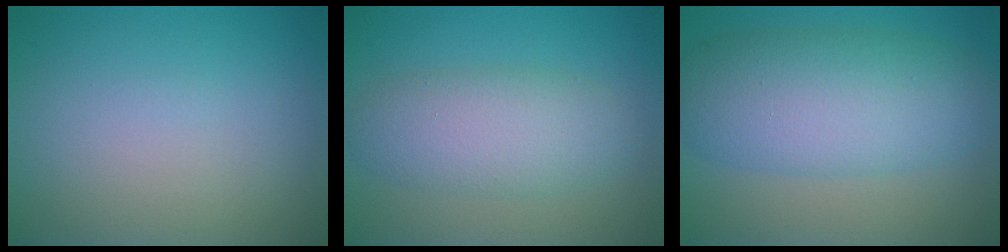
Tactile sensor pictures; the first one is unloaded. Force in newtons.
{"total": 5.0, "press": 5.0, "slide": 0.1}
{"total": 8.1, "press": 8.1, "slide": 0.3}